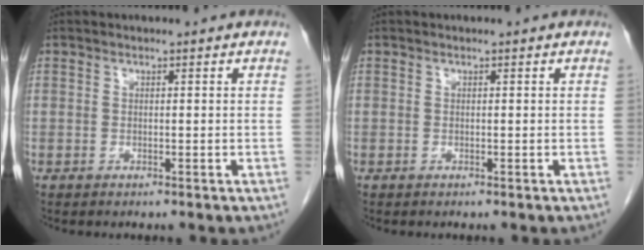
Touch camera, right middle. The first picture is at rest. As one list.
[{"total": 0.0}]